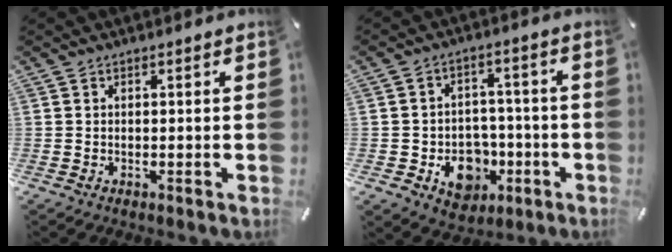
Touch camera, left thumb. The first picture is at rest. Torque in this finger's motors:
{"motor_torque": [0.94, 1.48, 0.13, 0.10, 0.16]}